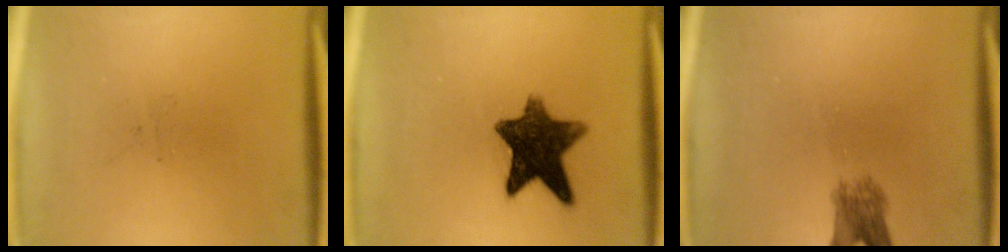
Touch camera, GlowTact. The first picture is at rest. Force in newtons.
{"total": 10.9}
{"total": 3.4}